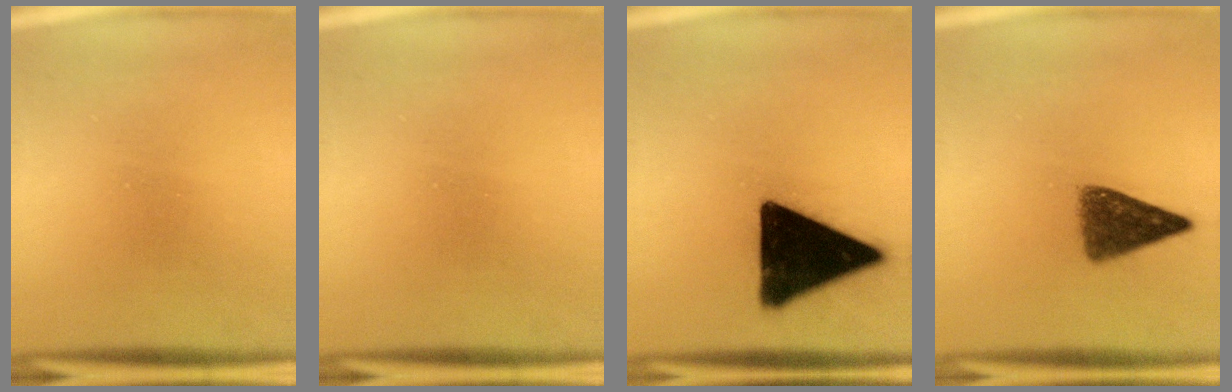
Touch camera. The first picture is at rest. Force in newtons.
{"total": 0.0}
{"total": 19.7}
{"total": 6.8}